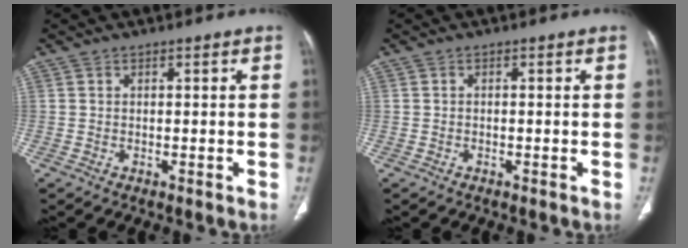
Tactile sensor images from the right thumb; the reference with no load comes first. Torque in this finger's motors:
{"motor_torque": [-0.47, 0.22, -0.25, 0.18, 0.03]}